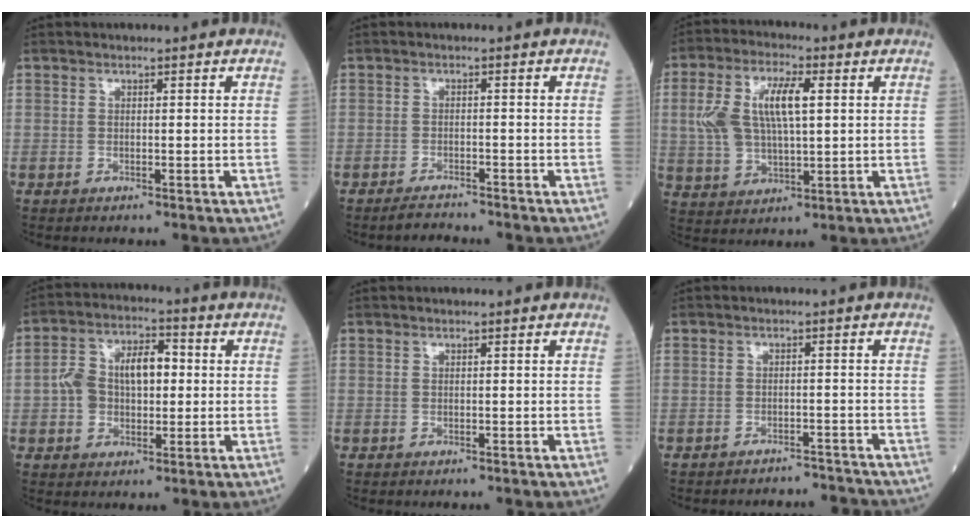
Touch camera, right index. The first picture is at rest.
{"total": 2.2, "force": [-2.2, 0.1, 0.2], "torque": [-0.009, -0.009, -0.037]}
{"total": 10.9, "force": [2.2, 4.1, 9.9], "torque": [-0.214, 0.020, 0.046]}
{"total": 9.5, "force": [0.3, 5.4, 7.8], "torque": [-0.145, 0.033, 0.009]}
{"total": 0.0}
{"total": 4.8, "force": [-4.6, 0.5, -1.2], "torque": [0.024, 0.013, -0.060]}